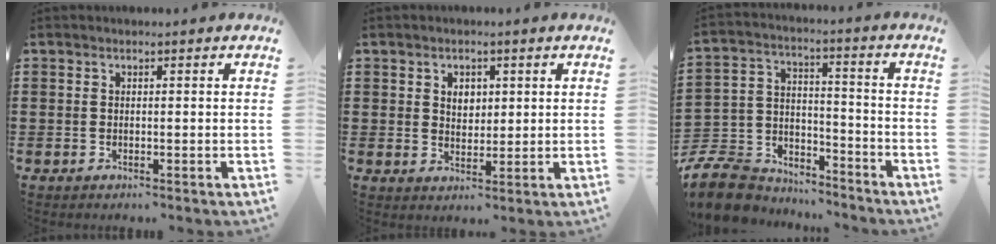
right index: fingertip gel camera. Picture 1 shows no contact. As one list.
[{"total": 2.7, "force": [1.0, 2.1, 1.5], "torque": [-0.028, 0.006, 0.015]}, {"total": 9.8, "force": [-8.9, 3.4, 2.1], "torque": [-0.065, 0.018, -0.182]}]